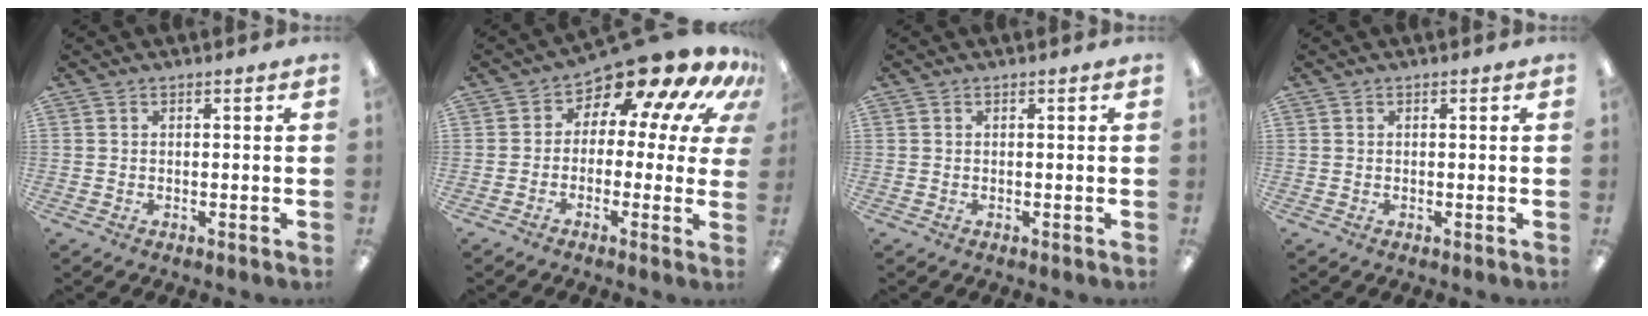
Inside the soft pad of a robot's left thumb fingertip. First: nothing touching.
{"total": 12.5, "force": [8.5, 5.1, 7.5], "torque": [-0.117, -0.074, 0.140]}
{"total": 0.0}
{"total": 0.0}